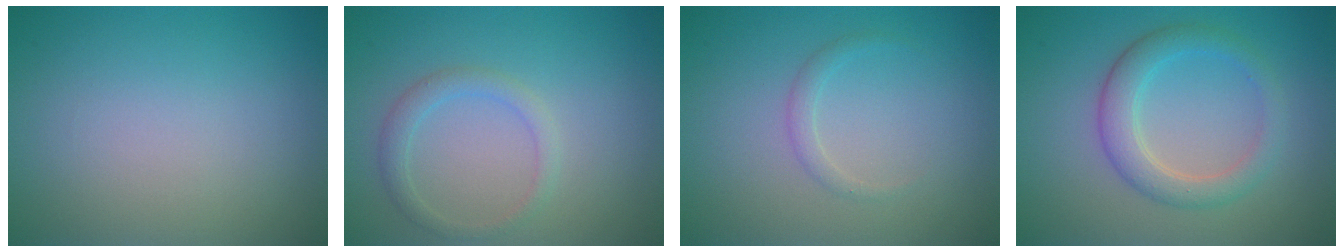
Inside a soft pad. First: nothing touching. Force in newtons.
{"total": 1.8, "press": 1.8, "slide": 0.1}
{"total": 1.0, "press": 1.0, "slide": 0.1}
{"total": 3.5, "press": 3.5, "slide": 0.4}